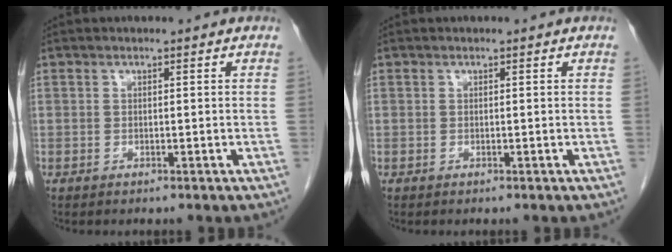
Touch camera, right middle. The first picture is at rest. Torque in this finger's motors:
{"motor_torque": [0.00, 0.00, 0.00, -0.01]}